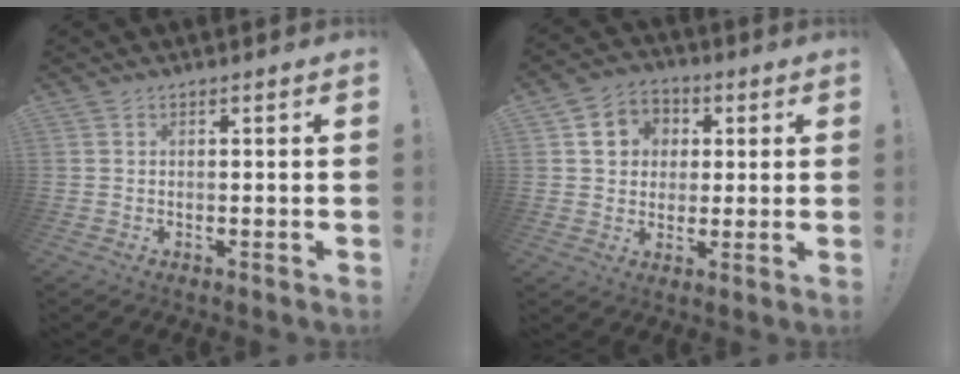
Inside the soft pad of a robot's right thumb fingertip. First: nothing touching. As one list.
[{"total": 8.3, "force": [1.6, 7.8, 2.2], "torque": [-0.031, -0.001, 0.035]}]